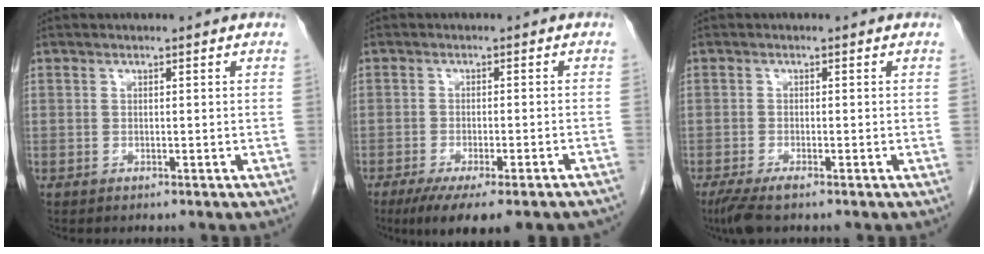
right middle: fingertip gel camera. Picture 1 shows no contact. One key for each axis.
{"total": 14.1, "fx": -11.4, "fy": 2.6, "fz": 7.9, "tx": -0.087, "ty": -0.014, "tz": -0.151}
{"total": 3.6, "fx": -2.5, "fy": 0.5, "fz": 2.5, "tx": -0.047, "ty": -0.010, "tz": -0.047}